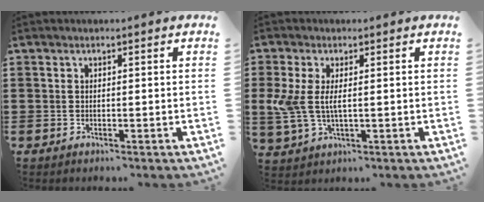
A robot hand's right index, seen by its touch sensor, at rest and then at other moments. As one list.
[{"total": 4.6, "force": [0.4, 2.0, 4.1], "torque": [-0.108, -0.004, 0.001]}]